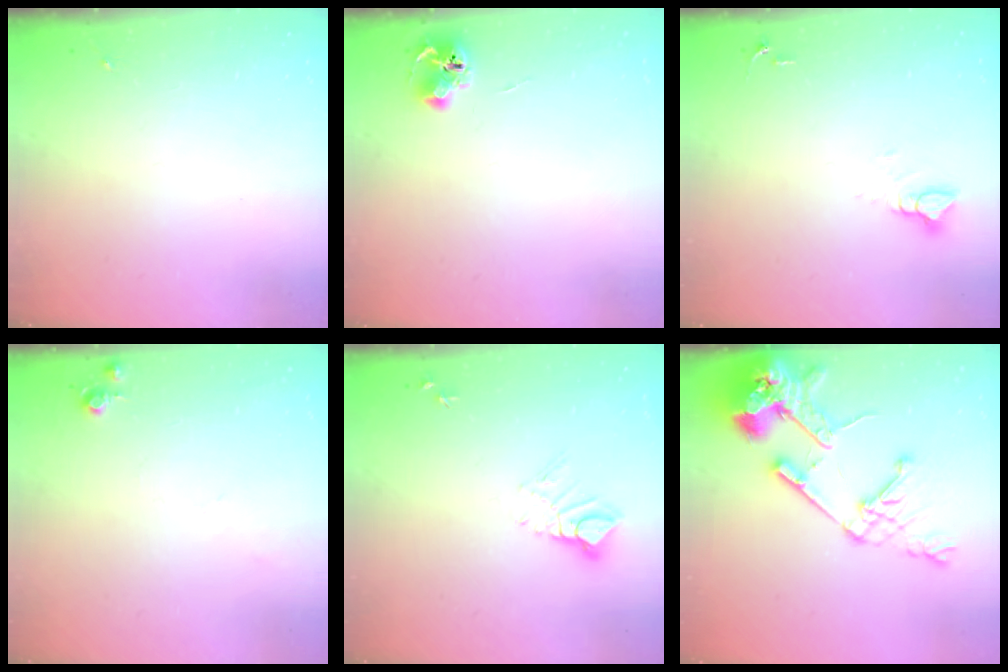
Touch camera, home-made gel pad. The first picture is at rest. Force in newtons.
{"total": 6.8, "press": 6.8, "slide": 0.9}
{"total": 3.9, "press": 3.9, "slide": 0.2}
{"total": 4.2, "press": 4.2, "slide": 0.6}
{"total": 7.9, "press": 7.8, "slide": 0.7}
{"total": 18.4, "press": 18.2, "slide": 2.5}